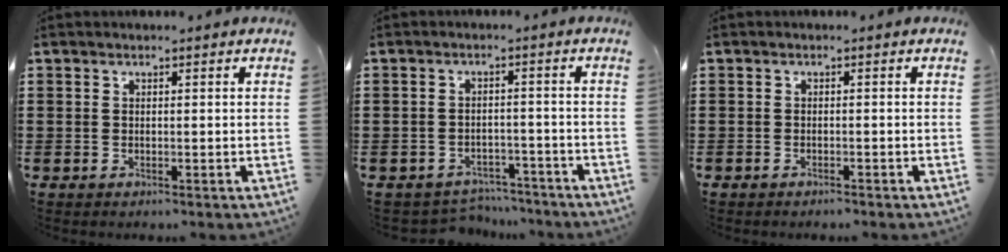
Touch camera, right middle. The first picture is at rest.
{"total": 4.3, "force": [-4.3, 0.8, 0.1], "torque": [-0.014, 0.005, -0.093]}
{"total": 0.7, "force": [-0.7, 0.1, 0.1], "torque": [-0.005, -0.002, -0.014]}